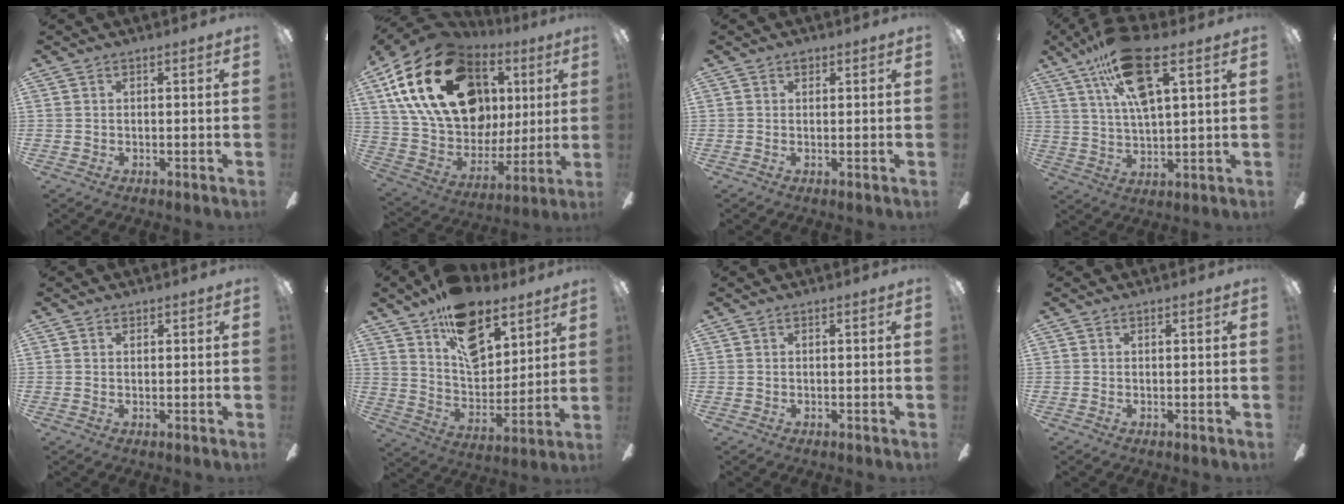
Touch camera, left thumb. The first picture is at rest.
{"total": 28.0, "force": [11.7, 17.6, 18.4], "torque": [-0.366, -0.046, 0.221]}
{"total": 1.2, "force": [0.7, 0.8, 0.5], "torque": [-0.004, 0.000, 0.011]}
{"total": 16.1, "force": [8.8, 5.2, 12.4], "torque": [-0.224, -0.019, 0.152]}
{"total": 0.8, "force": [0.5, 0.5, 0.4], "torque": [-0.009, 0.002, 0.009]}
{"total": 17.6, "force": [11.7, 9.6, 9.0], "torque": [-0.139, -0.063, 0.208]}
{"total": 0.0}
{"total": 0.0}